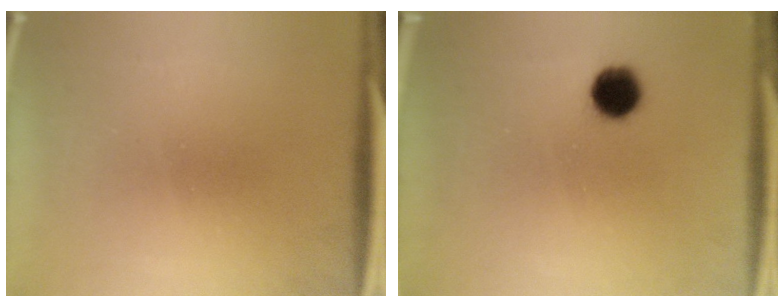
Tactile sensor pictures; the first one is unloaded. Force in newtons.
{"total": 6.8}